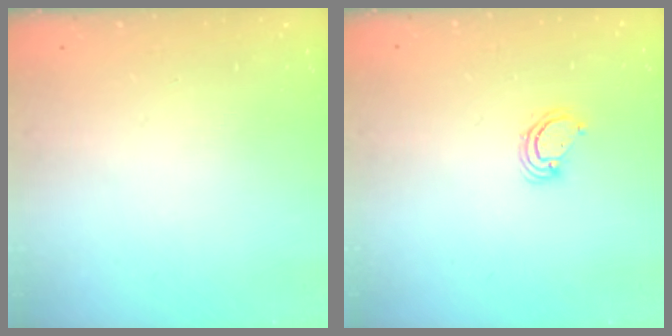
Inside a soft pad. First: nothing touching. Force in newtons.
{"total": 3.8, "press": 3.8, "slide": 0.2}